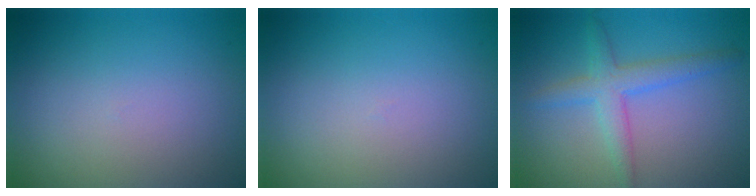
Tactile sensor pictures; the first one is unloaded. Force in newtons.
{"total": 0.0}
{"total": 3.4, "press": 3.4, "slide": 0.0}